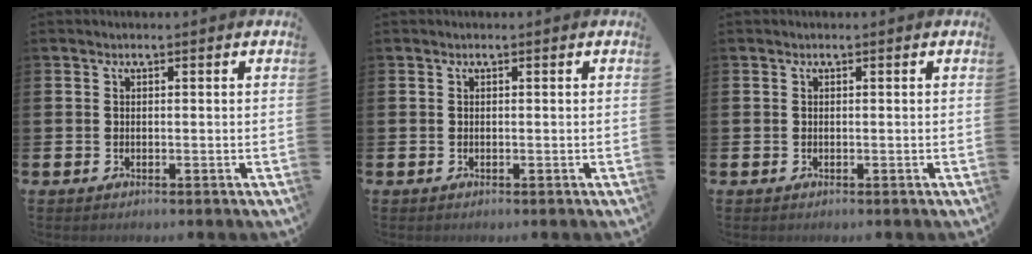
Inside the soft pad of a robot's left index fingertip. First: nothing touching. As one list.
[{"total": 0.0}, {"total": 0.0}]